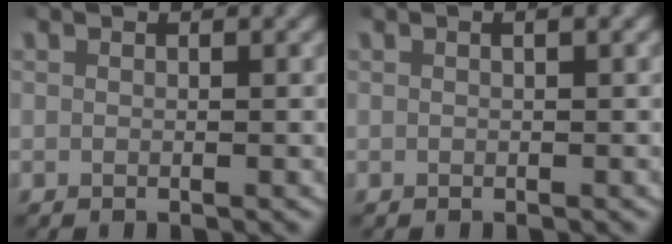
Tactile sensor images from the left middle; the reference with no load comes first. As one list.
[{"total": 0.6, "force": [0.2, 0.0, 0.6], "torque": [-0.007, 0.006, 0.003]}]